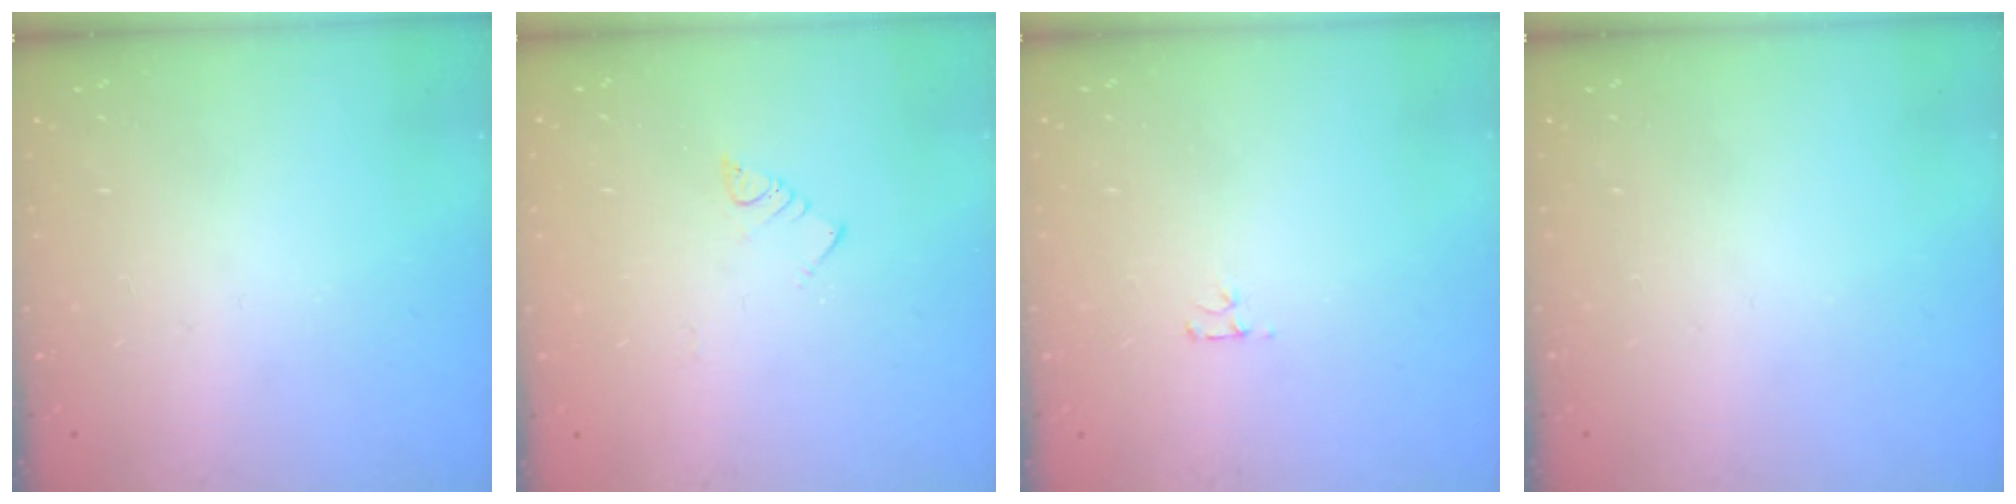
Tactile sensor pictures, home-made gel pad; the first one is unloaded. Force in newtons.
{"total": 3.2, "press": 3.2, "slide": 0.2}
{"total": 2.7, "press": 2.7, "slide": 0.3}
{"total": 0.0}